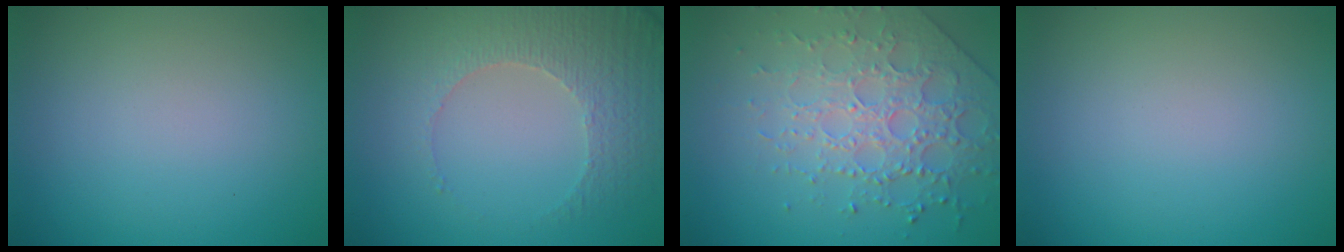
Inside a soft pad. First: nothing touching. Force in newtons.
{"total": 4.7, "press": 3.5, "slide": 3.1}
{"total": 4.3, "press": 4.3, "slide": 0.9}
{"total": 0.0}